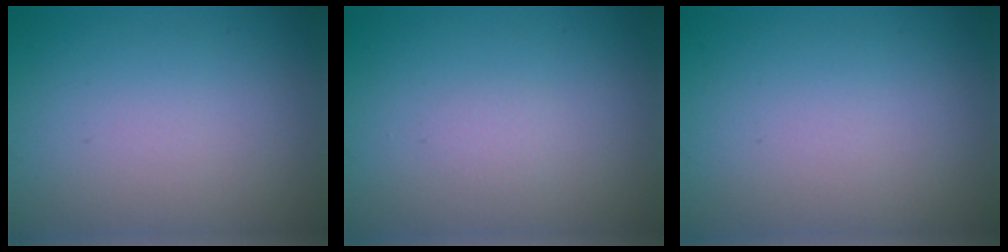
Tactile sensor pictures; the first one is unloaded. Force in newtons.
{"total": 0.6, "press": 0.6, "slide": 0.0}
{"total": 0.0}